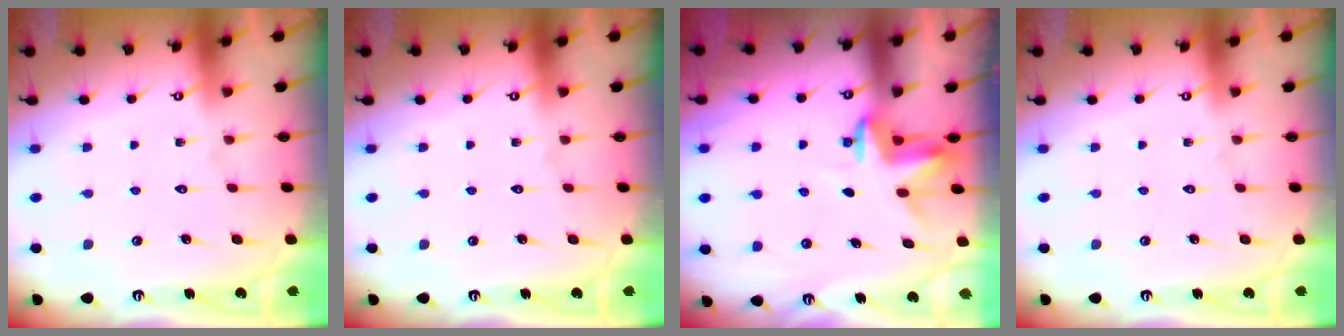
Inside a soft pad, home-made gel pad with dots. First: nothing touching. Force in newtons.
{"total": 0.0}
{"total": 3.8, "press": 3.8, "slide": 0.2}
{"total": 0.0}